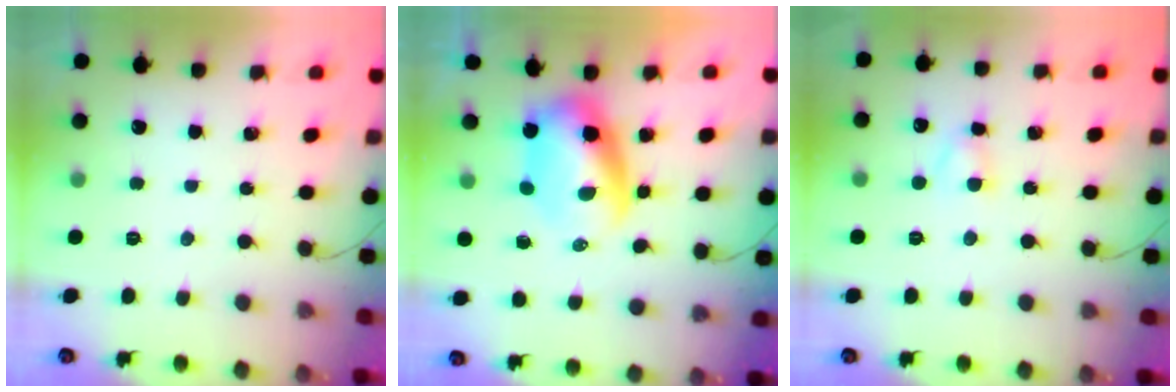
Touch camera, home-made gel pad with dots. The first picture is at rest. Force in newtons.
{"total": 7.3, "press": 7.0, "slide": 1.8}
{"total": 3.0, "press": 2.7, "slide": 1.2}